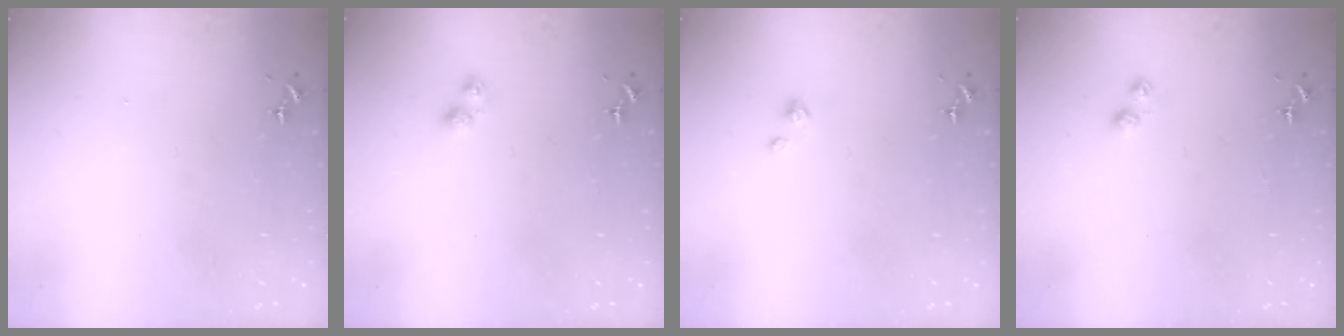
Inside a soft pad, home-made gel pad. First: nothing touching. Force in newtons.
{"total": 4.2, "press": 4.2, "slide": 0.5}
{"total": 2.4, "press": 2.4, "slide": 0.3}
{"total": 3.6, "press": 3.5, "slide": 0.4}